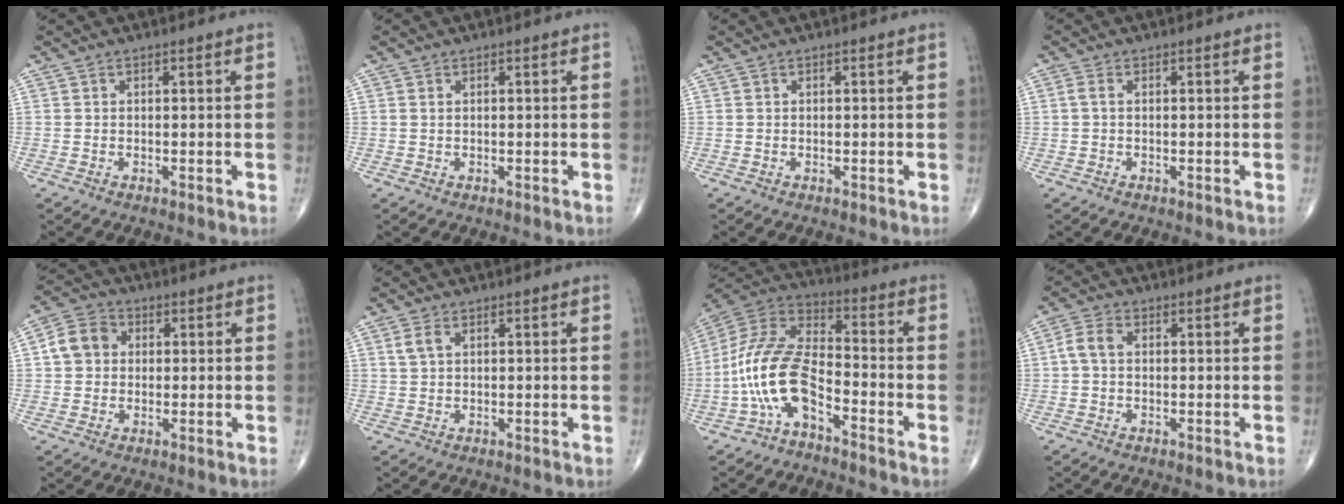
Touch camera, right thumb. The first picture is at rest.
{"total": 0.0}
{"total": 0.0}
{"total": 1.2, "force": [0.1, 0.6, 1.1], "torque": [-0.025, 0.001, -0.001]}
{"total": 6.9, "force": [0.9, 5.8, 3.5], "torque": [-0.055, 0.014, 0.006]}
{"total": 2.4, "force": [1.0, 1.4, 1.8], "torque": [-0.041, 0.008, 0.022]}
{"total": 13.8, "force": [-5.8, 6.6, 10.7], "torque": [-0.215, 0.066, -0.119]}
{"total": 3.8, "force": [0.2, 2.5, 2.9], "torque": [-0.059, 0.011, -0.003]}